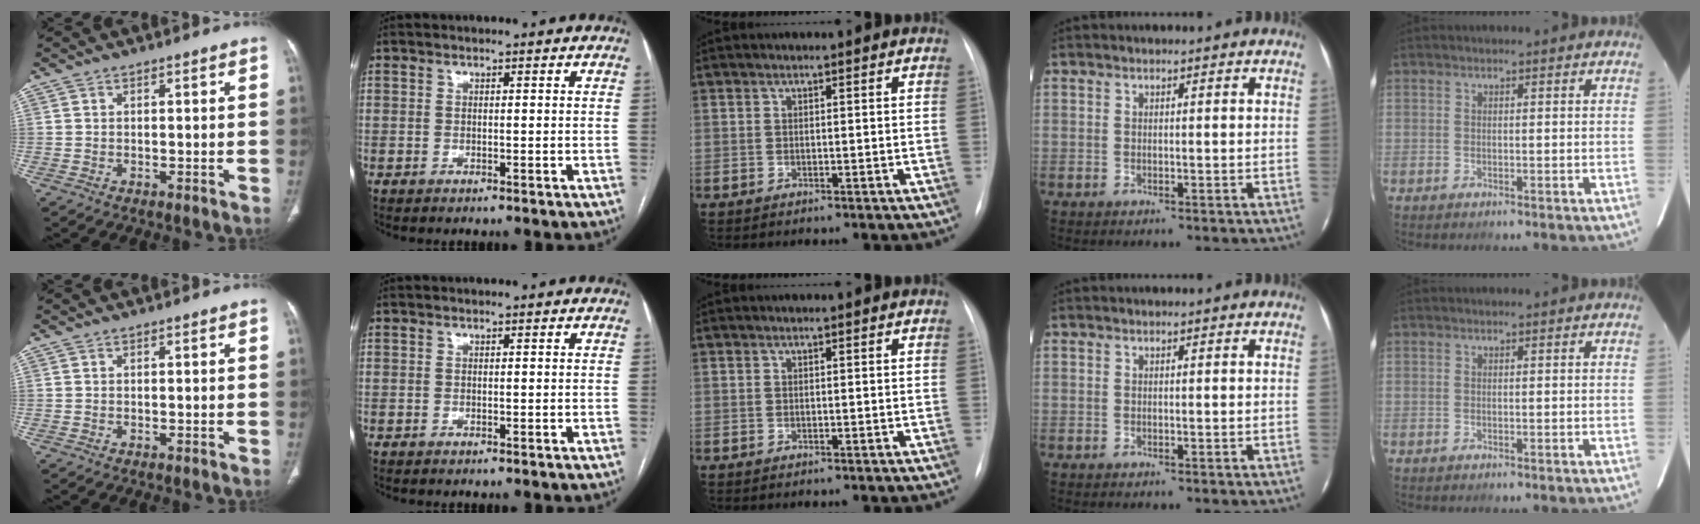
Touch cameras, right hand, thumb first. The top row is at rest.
{}